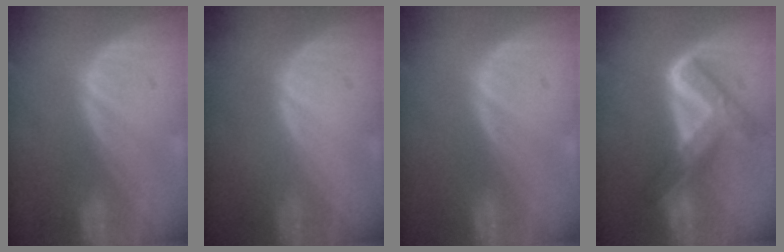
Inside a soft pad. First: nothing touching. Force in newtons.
{"total": 0.0}
{"total": 0.0}
{"total": 8.4, "press": 8.4, "slide": 0.7}